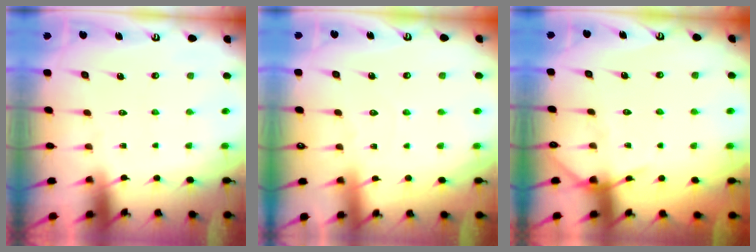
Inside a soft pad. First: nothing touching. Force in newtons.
{"total": 2.8, "press": 2.8, "slide": 0.4}
{"total": 5.8, "press": 5.8, "slide": 0.7}